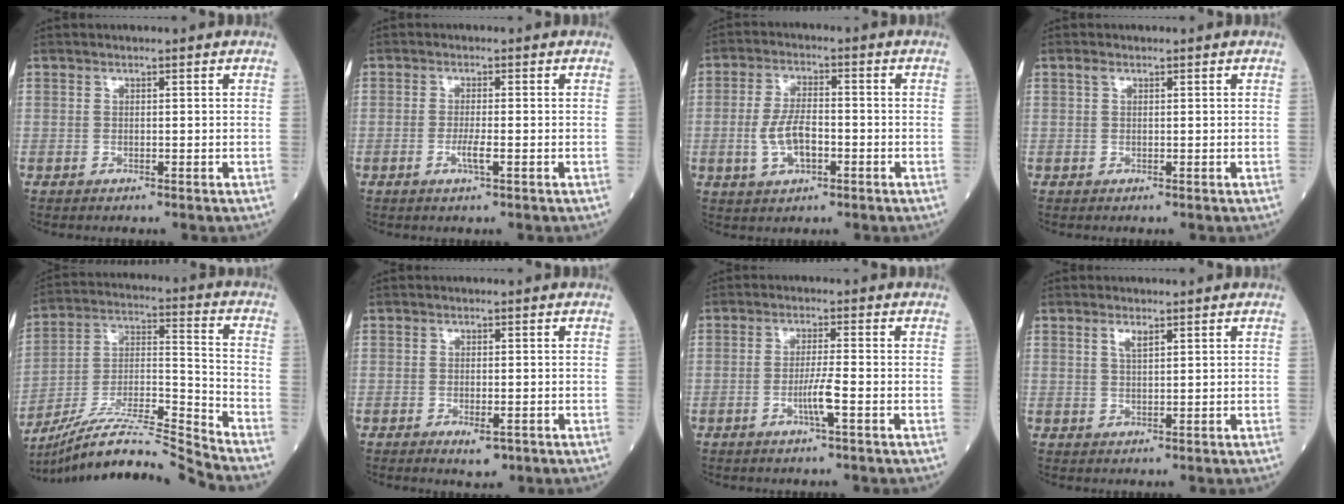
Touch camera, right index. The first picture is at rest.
{"total": 2.3, "force": [-0.8, 0.0, 2.2], "torque": [-0.044, -0.003, -0.015]}
{"total": 6.4, "force": [-1.7, 2.7, 5.5], "torque": [-0.117, 0.004, -0.029]}
{"total": 0.8, "force": [0.4, 0.4, 0.5], "torque": [-0.013, 0.008, 0.008]}
{"total": 17.4, "force": [-16.4, -2.7, 5.3], "torque": [-0.091, 0.019, -0.294]}
{"total": 2.6, "force": [-1.4, 0.9, 2.0], "torque": [-0.031, -0.002, -0.016]}
{"total": 3.7, "force": [-1.4, -0.4, 3.4], "torque": [-0.065, -0.005, -0.029]}
{"total": 1.8, "force": [1.0, 0.4, 1.4], "torque": [-0.029, 0.001, 0.021]}